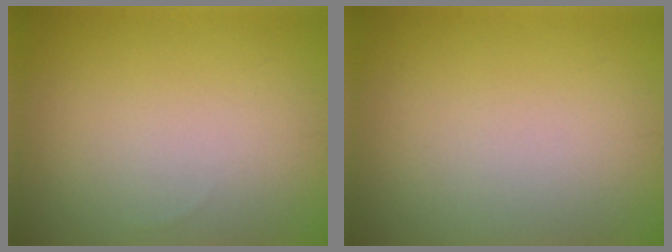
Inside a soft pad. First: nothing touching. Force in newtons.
{"total": 0.0}